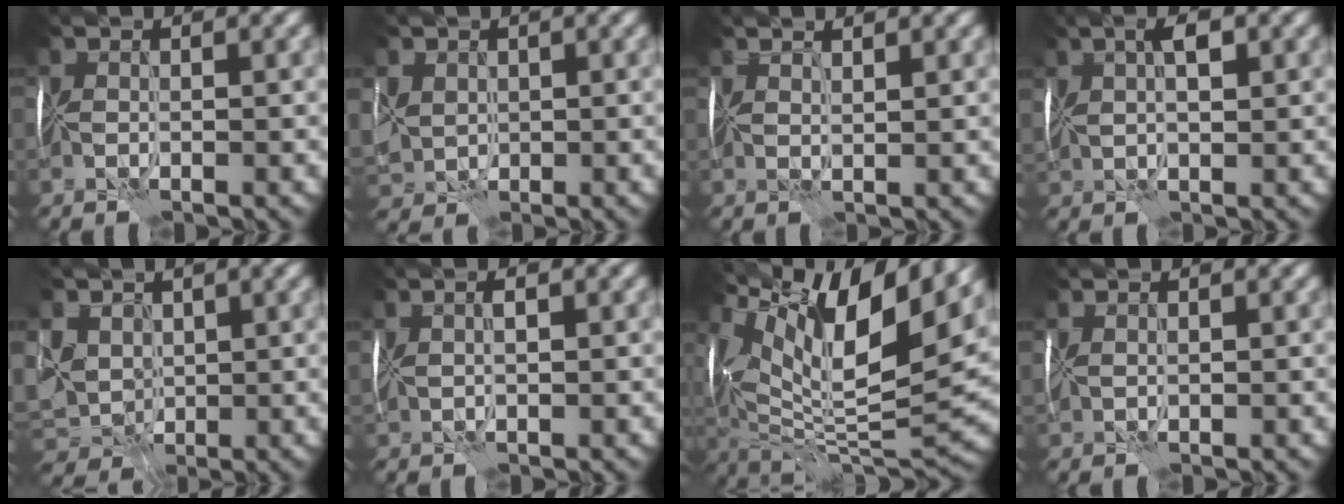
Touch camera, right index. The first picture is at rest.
{"total": 4.7, "force": [0.9, 4.2, 1.9], "torque": [-0.062, 0.010, 0.021]}
{"total": 1.7, "force": [1.6, 0.2, 0.6], "torque": [-0.005, 0.009, 0.018]}
{"total": 3.4, "force": [1.6, 1.4, 2.6], "torque": [-0.051, 0.019, 0.026]}
{"total": 6.3, "force": [1.7, 5.3, 3.1], "torque": [-0.079, 0.006, 0.034]}
{"total": 2.0, "force": [1.0, 0.8, 1.5], "torque": [-0.018, 0.015, 0.020]}
{"total": 14.4, "force": [8.0, 4.9, 10.9], "torque": [-0.208, 0.029, 0.144]}
{"total": 1.9, "force": [0.8, 1.2, 1.2], "torque": [-0.007, 0.010, 0.016]}